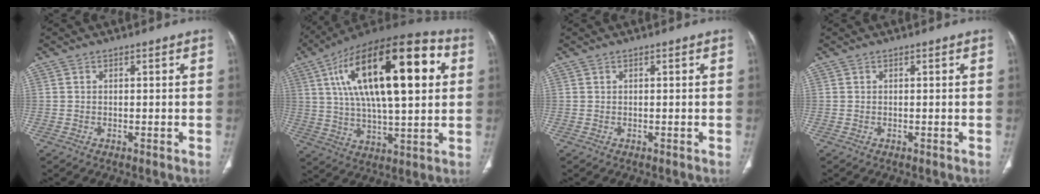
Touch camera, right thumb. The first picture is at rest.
{"total": 29.4, "force": [8.0, 11.5, 25.9], "torque": [-0.424, 0.017, 0.118]}
{"total": 0.0}
{"total": 0.0}